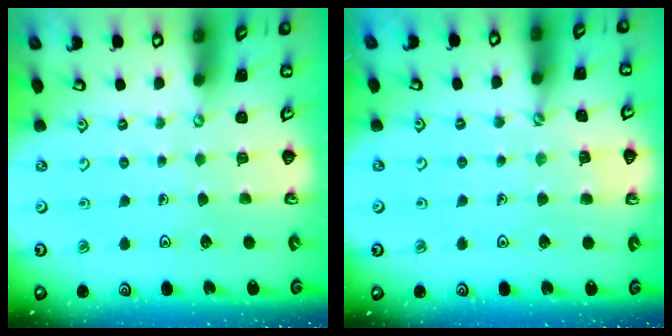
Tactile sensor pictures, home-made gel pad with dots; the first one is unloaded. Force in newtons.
{"total": 2.1, "press": 2.1, "slide": 0.4}